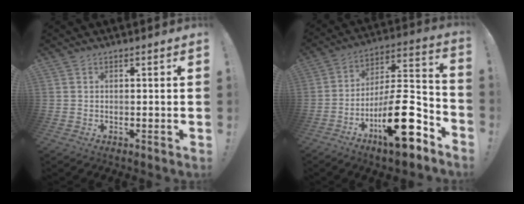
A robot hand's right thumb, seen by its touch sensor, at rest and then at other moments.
{"total": 21.2, "force": [-9.5, 7.4, 17.5], "torque": [-0.275, 0.058, -0.148]}